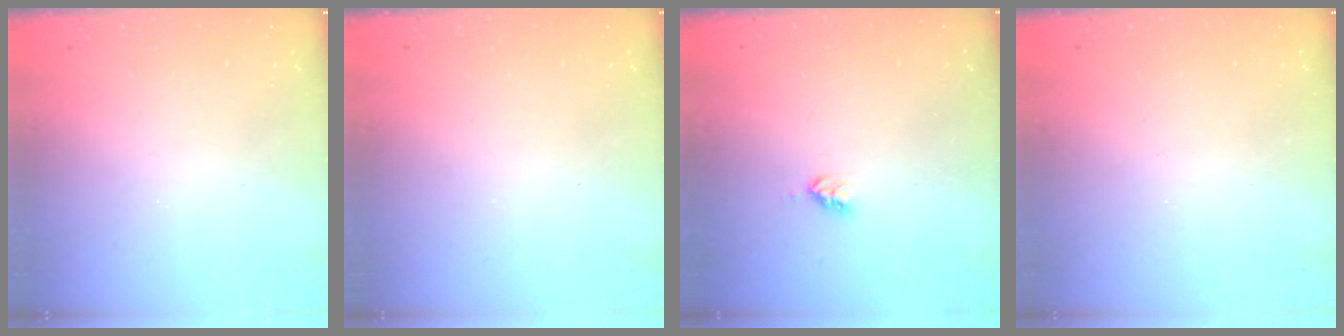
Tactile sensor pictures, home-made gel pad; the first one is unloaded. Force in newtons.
{"total": 0.0}
{"total": 2.8, "press": 2.8, "slide": 0.3}
{"total": 0.0}